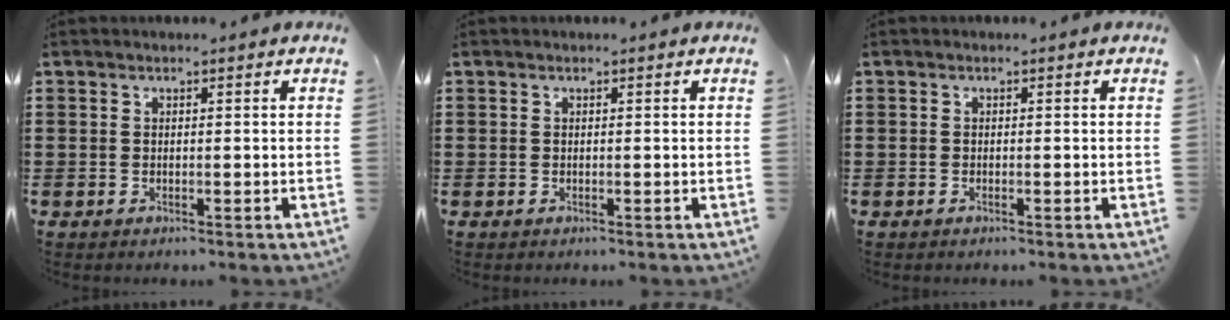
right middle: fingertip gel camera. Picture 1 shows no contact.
{"total": 0.0}
{"total": 0.0}